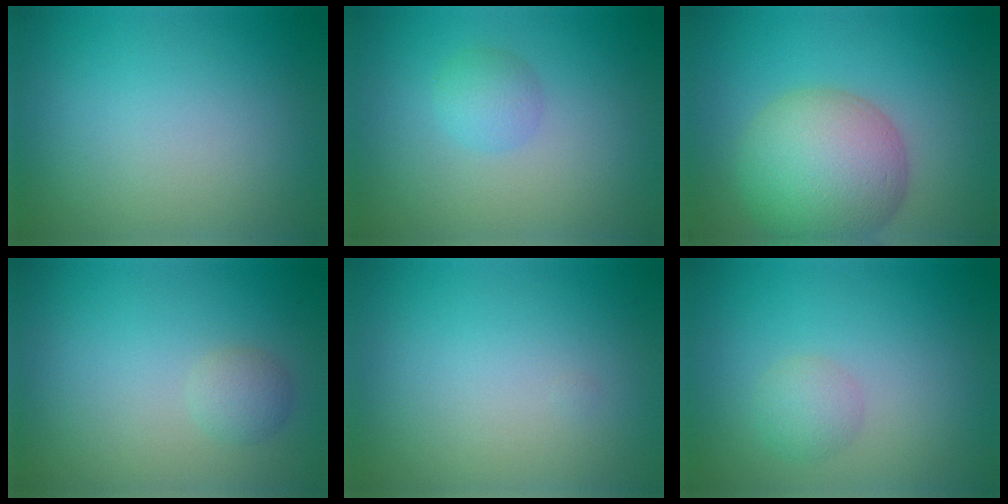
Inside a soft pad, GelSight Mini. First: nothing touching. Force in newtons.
{"total": 1.8, "press": 1.8, "slide": 0.0}
{"total": 9.4, "press": 9.4, "slide": 0.7}
{"total": 1.5, "press": 1.5, "slide": 0.0}
{"total": 0.0}
{"total": 1.8, "press": 1.8, "slide": 0.0}